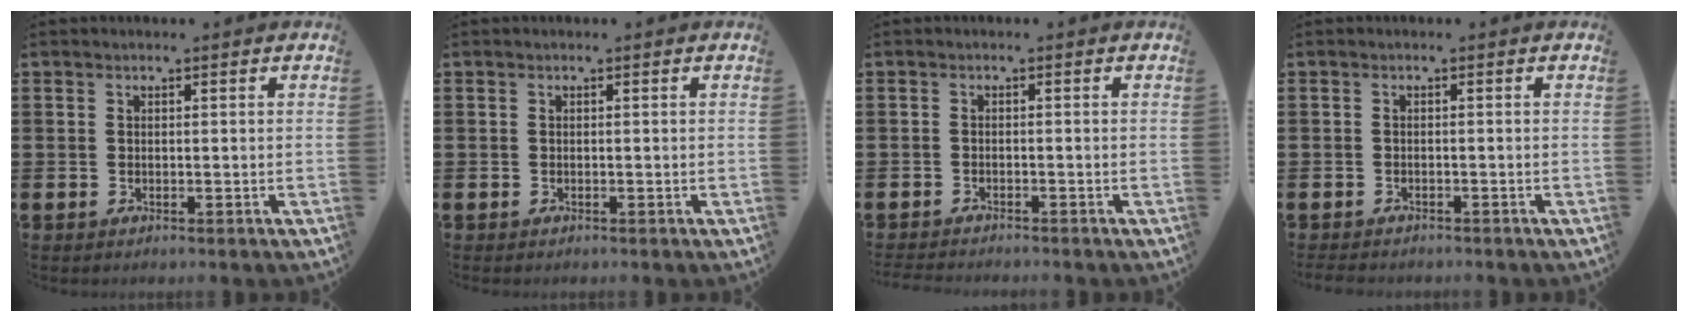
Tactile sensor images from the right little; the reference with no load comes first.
{"total": 0.0}
{"total": 1.2, "force": [-1.2, 0.0, 0.0], "torque": [-0.003, 0.000, -0.024]}
{"total": 0.8, "force": [-0.8, 0.2, 0.0], "torque": [-0.003, 0.000, -0.018]}